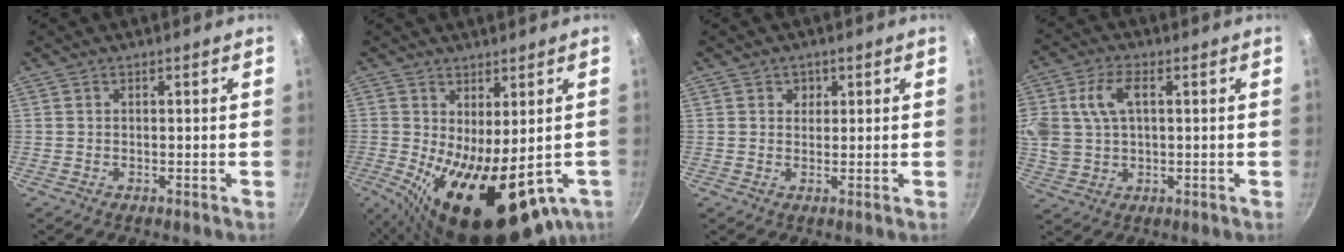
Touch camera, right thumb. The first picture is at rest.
{"total": 17.7, "force": [-4.6, 7.5, 15.3], "torque": [-0.206, -0.022, -0.046]}
{"total": 2.0, "force": [0.8, 1.8, 0.5], "torque": [0.007, -0.003, 0.010]}
{"total": 12.5, "force": [2.8, 8.3, 8.9], "torque": [-0.191, 0.018, 0.054]}